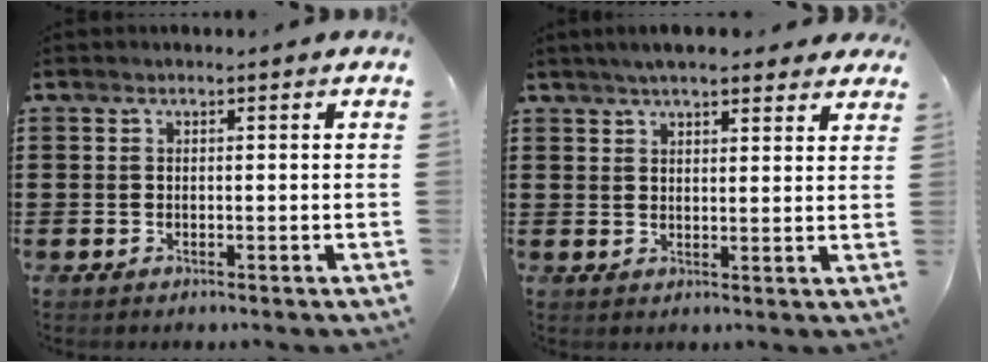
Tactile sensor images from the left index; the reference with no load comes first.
{"total": 4.9, "force": [4.2, 1.0, 2.3], "torque": [-0.054, 0.000, 0.078]}